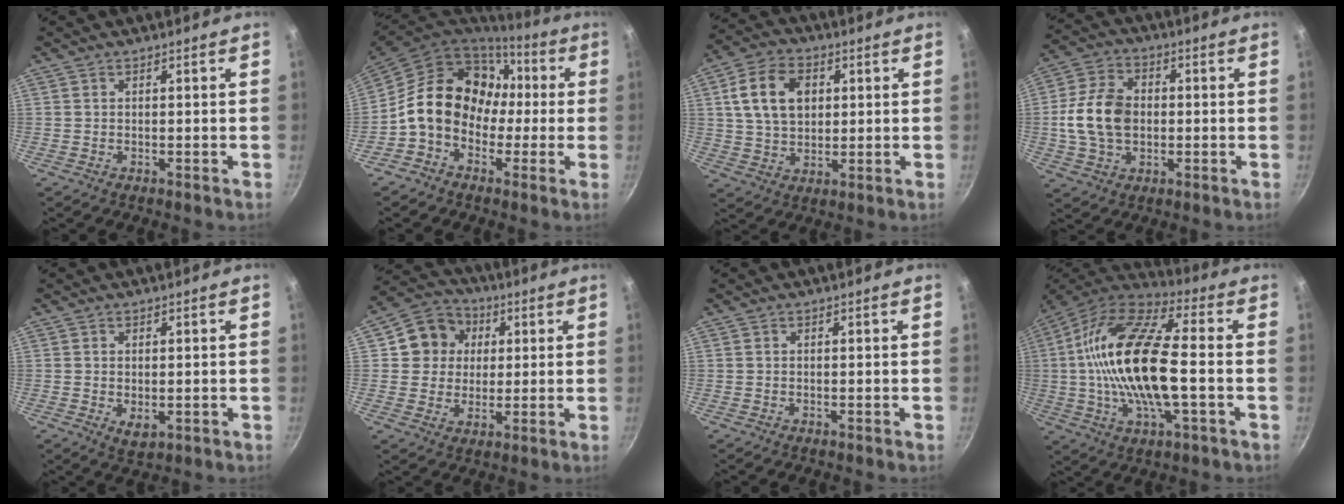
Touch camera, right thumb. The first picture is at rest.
{"total": 16.5, "force": [-0.2, 13.4, 9.7], "torque": [-0.128, 0.056, -0.016]}
{"total": 12.1, "force": [2.9, 8.5, 8.1], "torque": [-0.128, 0.004, 0.047]}
{"total": 12.4, "force": [-0.2, 8.8, 8.7], "torque": [-0.150, 0.019, -0.011]}
{"total": 3.1, "force": [-0.1, 1.9, 2.4], "torque": [-0.037, -0.011, 0.002]}
{"total": 10.7, "force": [2.8, 9.5, 3.9], "torque": [-0.035, 0.007, 0.038]}
{"total": 0.0}
{"total": 22.9, "force": [-0.9, 8.8, 21.2], "torque": [-0.409, 0.027, -0.036]}